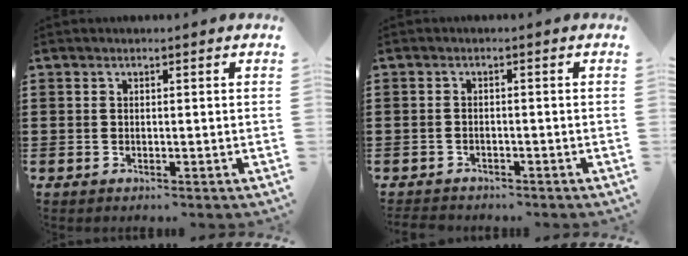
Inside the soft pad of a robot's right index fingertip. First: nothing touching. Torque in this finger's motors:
{"motor_torque": [0.74, 1.07, 0.08, 0.02]}